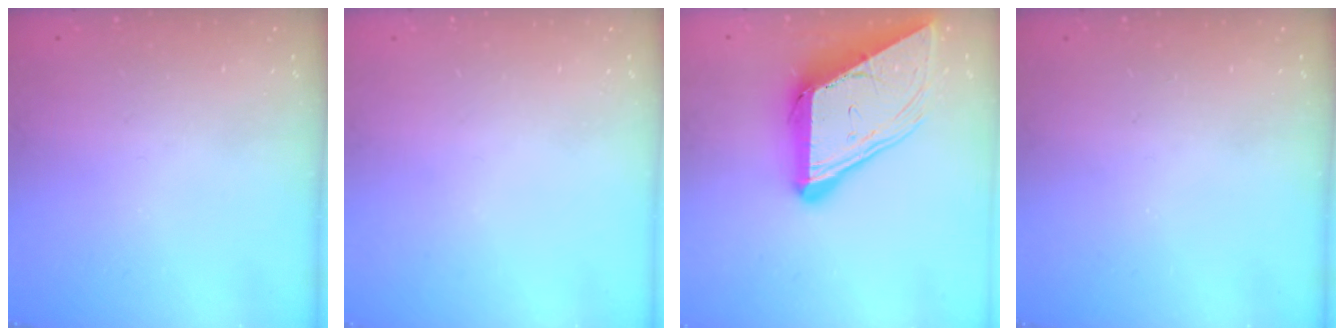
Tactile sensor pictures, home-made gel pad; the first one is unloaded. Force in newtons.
{"total": 0.0}
{"total": 18.6, "press": 18.5, "slide": 2.0}
{"total": 0.0}